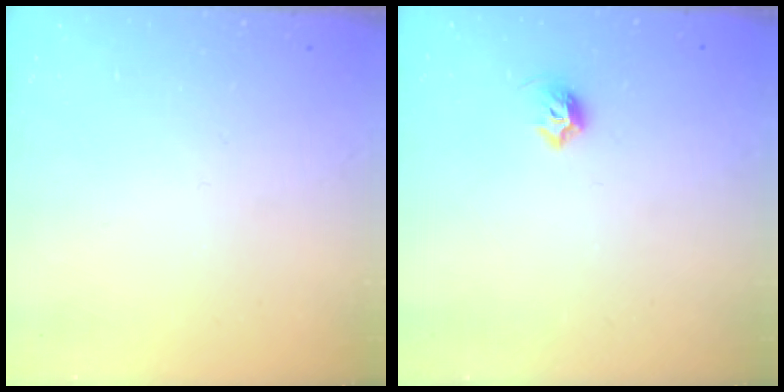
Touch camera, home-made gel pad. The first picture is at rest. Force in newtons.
{"total": 5.6, "press": 5.5, "slide": 1.3}